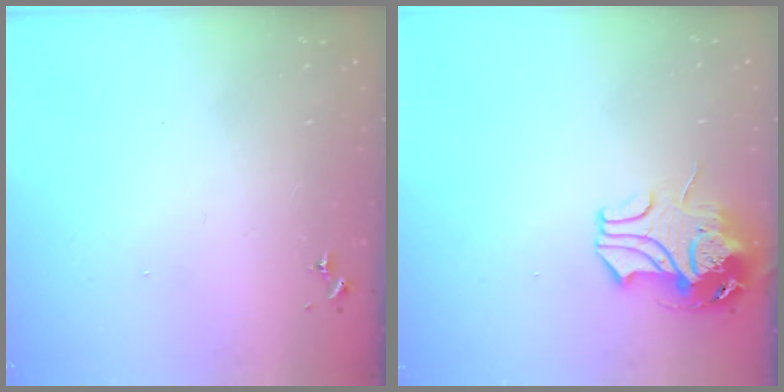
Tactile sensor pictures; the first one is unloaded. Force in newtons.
{"total": 11.7, "press": 11.5, "slide": 1.8}